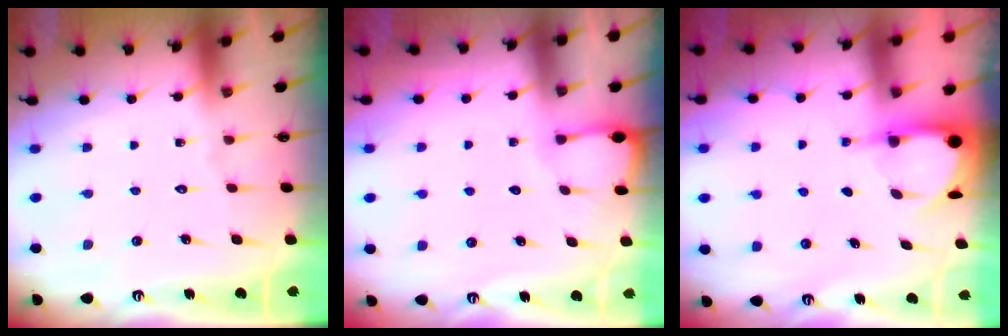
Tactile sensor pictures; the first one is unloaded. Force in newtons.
{"total": 2.7, "press": 2.7, "slide": 0.3}
{"total": 3.9, "press": 3.9, "slide": 0.3}